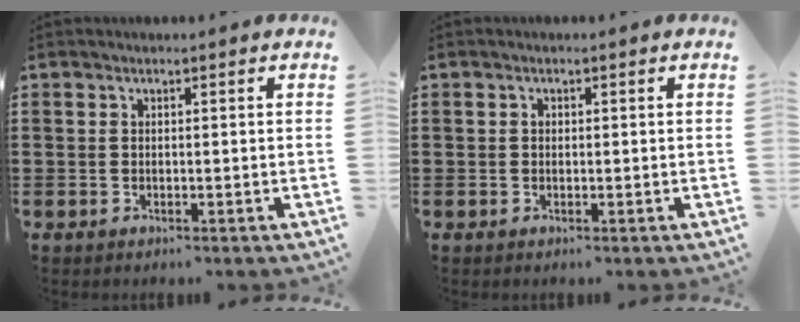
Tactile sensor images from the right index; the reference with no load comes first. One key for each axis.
{"total": 0.6, "fx": 0.1, "fy": 0.5, "fz": 0.3, "tx": -0.008, "ty": 0.002, "tz": 0.002}